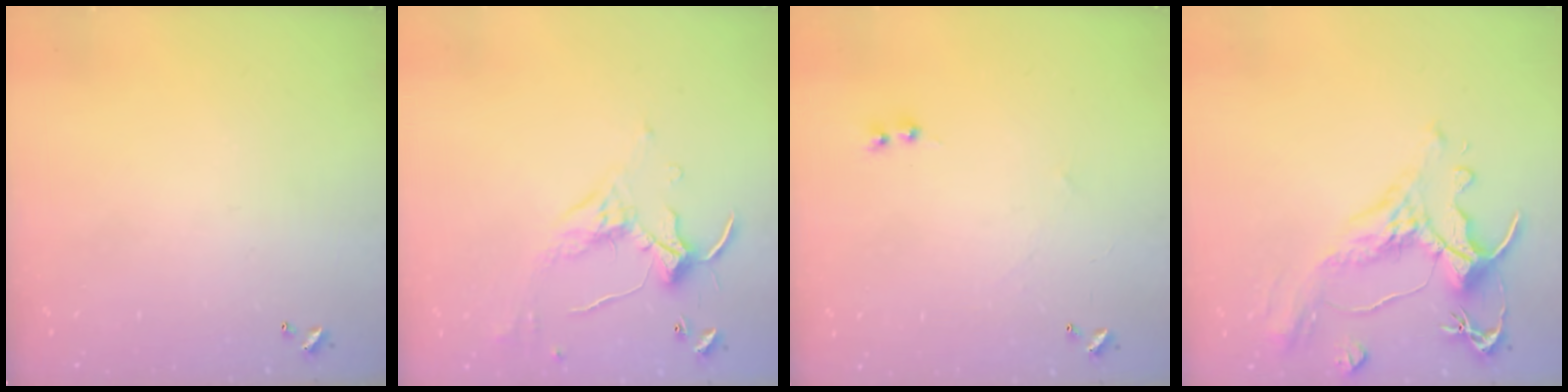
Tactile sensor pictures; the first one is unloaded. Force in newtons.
{"total": 1.2, "press": 0.8, "slide": 0.8}
{"total": 1.1, "press": 0.9, "slide": 0.6}
{"total": 1.6, "press": 0.0, "slide": 1.6}